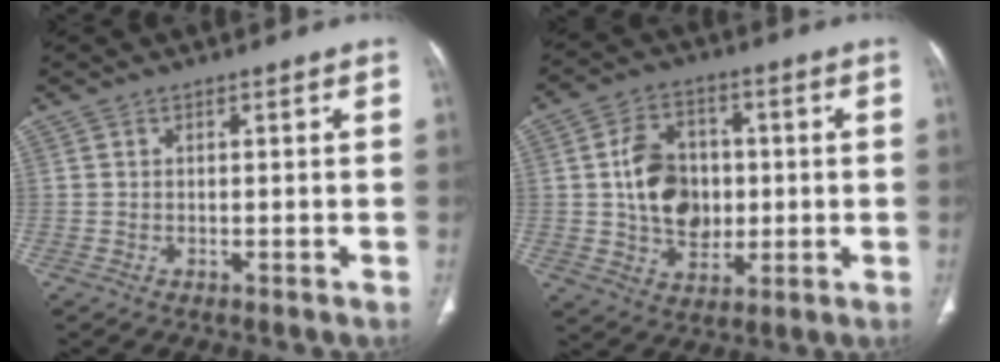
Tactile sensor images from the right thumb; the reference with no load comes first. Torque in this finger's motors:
{"motor_torque": [1.42, 2.12, 1.17, 0.37, 0.31]}